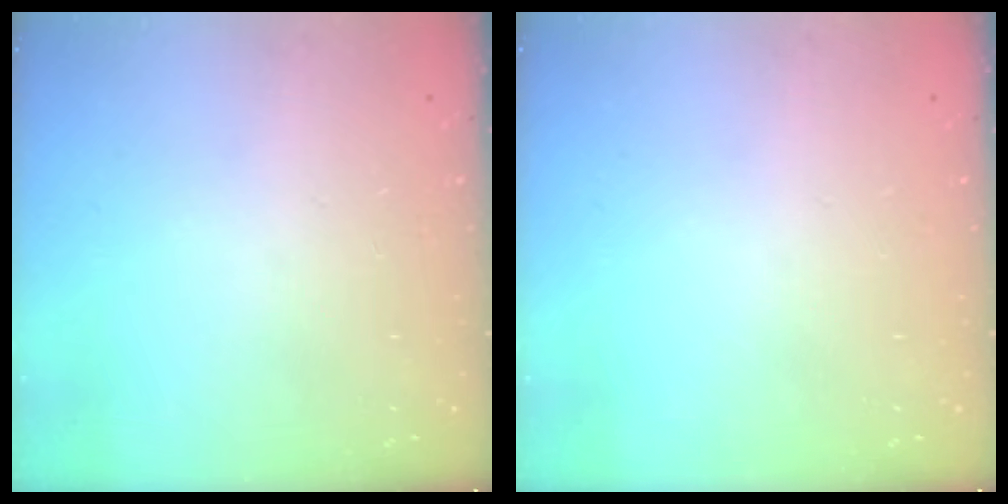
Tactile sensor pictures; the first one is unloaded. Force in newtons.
{"total": 0.0}